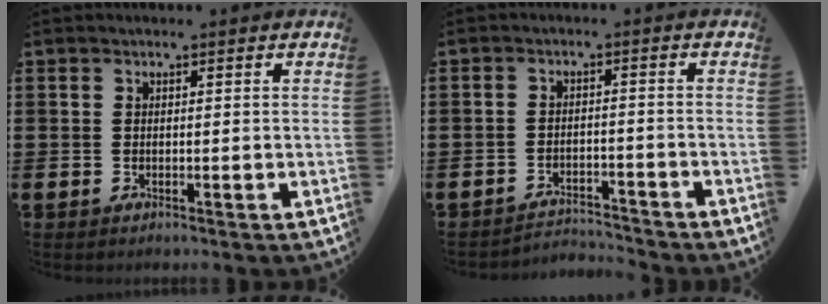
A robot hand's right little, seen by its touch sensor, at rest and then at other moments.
{"total": 2.8, "force": [-2.8, 0.1, -0.2], "torque": [-0.005, 0.001, -0.061]}